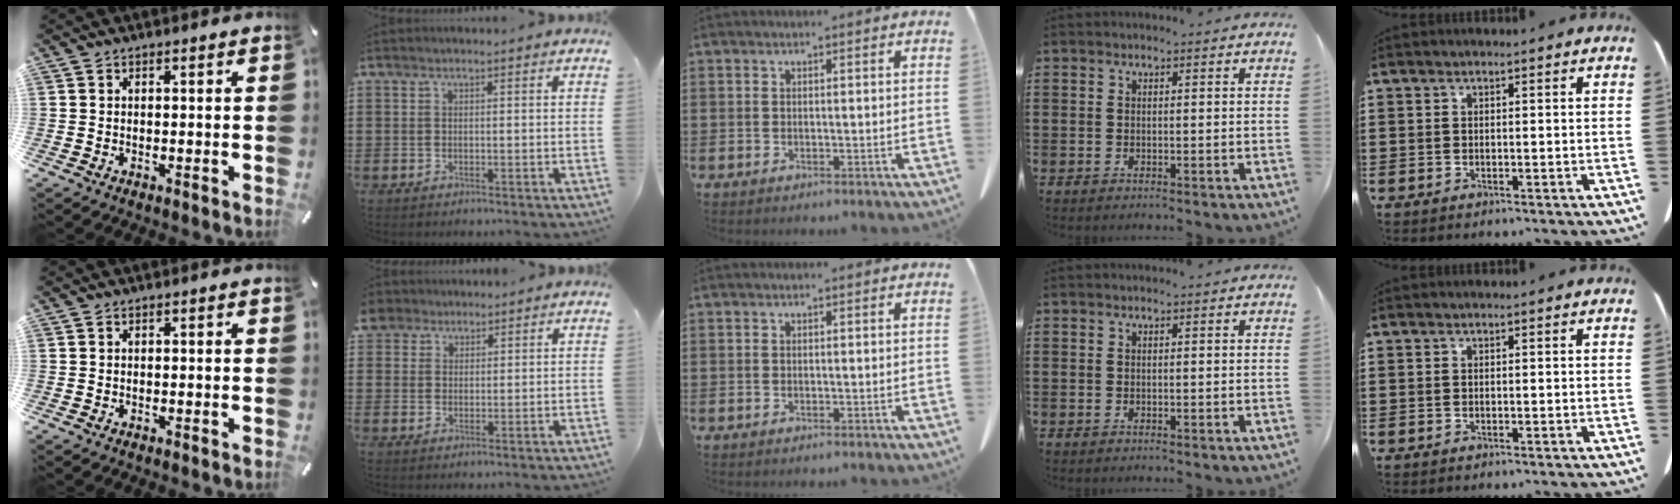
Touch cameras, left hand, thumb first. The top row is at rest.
{"index": {"total": 3.1, "force": [2.2, 2.2, 0.1], "torque": [-0.008, 0.009, 0.041]}}